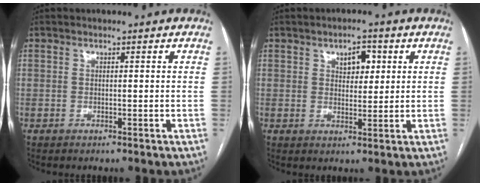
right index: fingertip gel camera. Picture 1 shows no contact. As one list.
[{"total": 4.0, "force": [1.7, 2.2, 2.9], "torque": [-0.042, 0.007, 0.026]}]